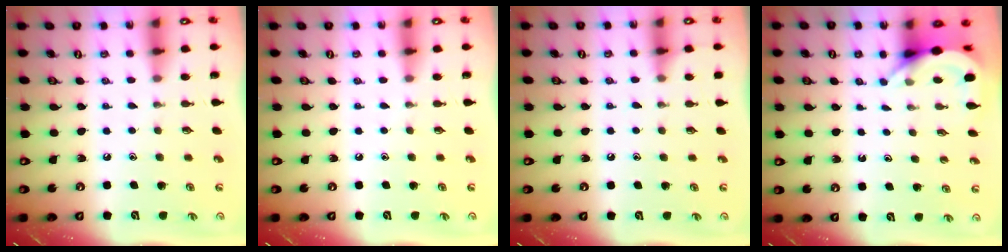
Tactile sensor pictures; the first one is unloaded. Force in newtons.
{"total": 0.0}
{"total": 3.7, "press": 3.6, "slide": 0.5}
{"total": 5.1, "press": 5.0, "slide": 0.3}